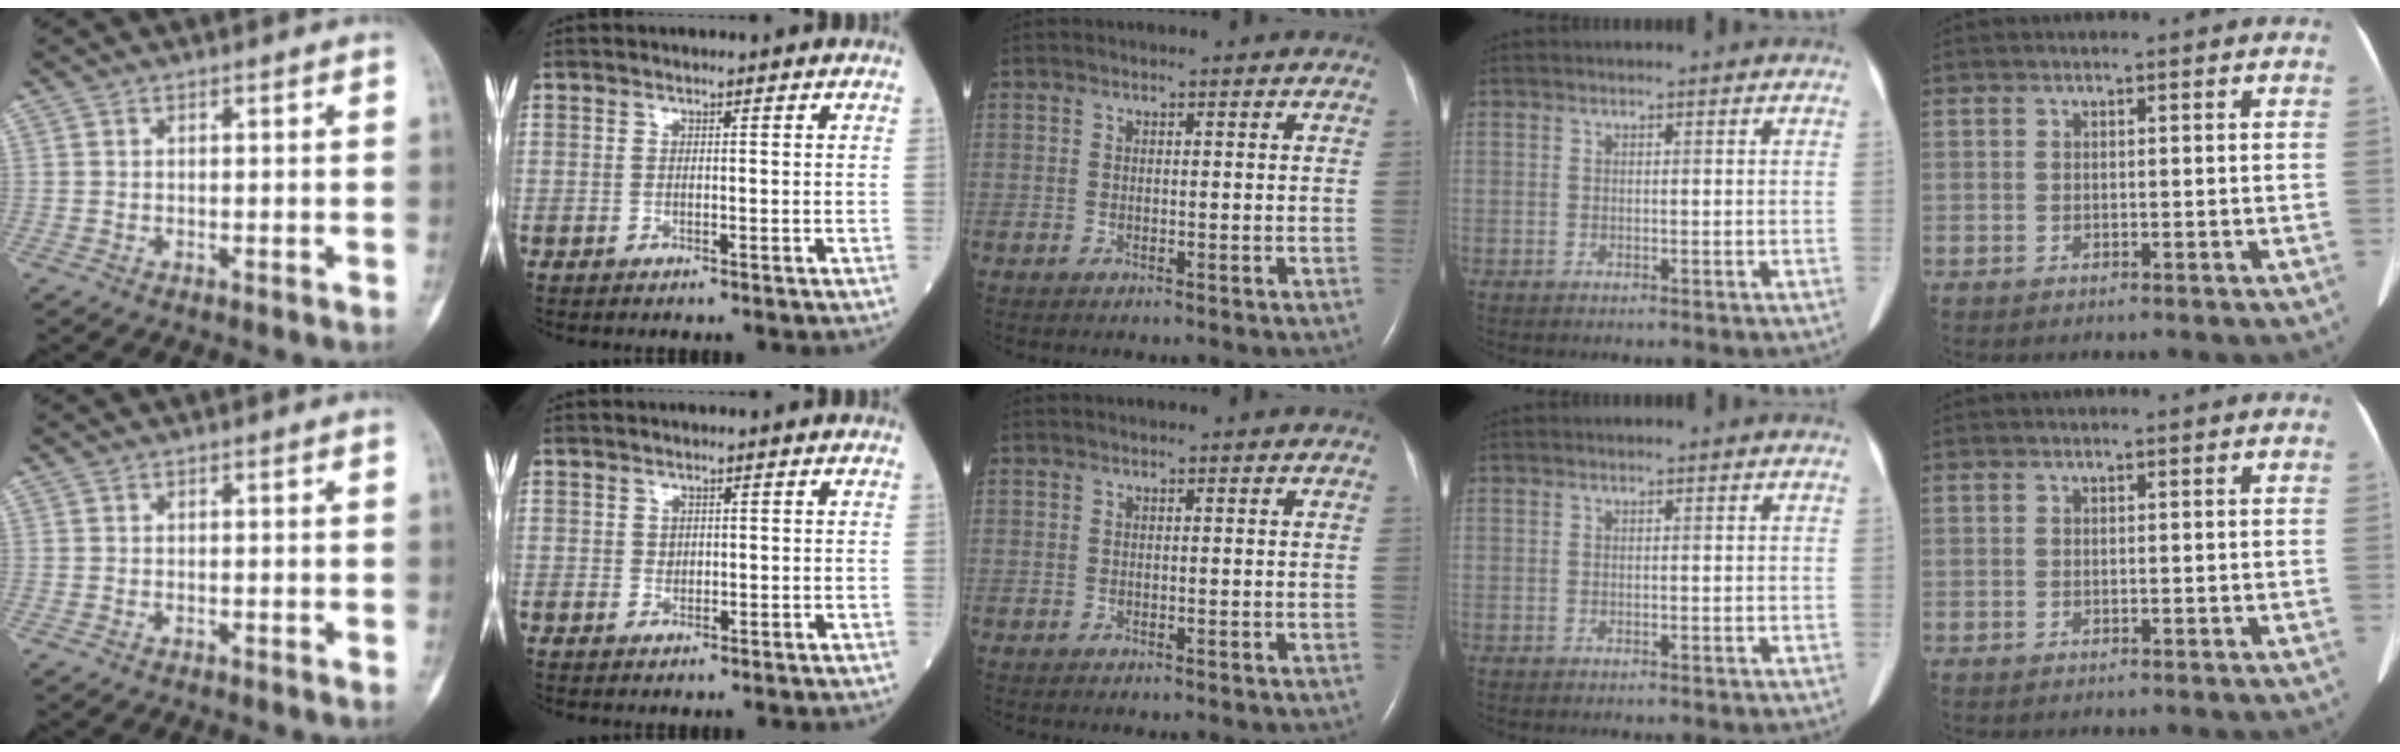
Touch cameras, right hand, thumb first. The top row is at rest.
{"index": {"total": 0.6, "force": [0.1, 0.6, 0.1], "torque": [0.005, 0.002, 0.001]}}